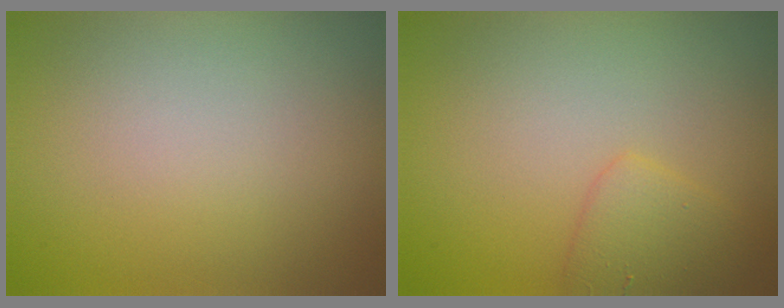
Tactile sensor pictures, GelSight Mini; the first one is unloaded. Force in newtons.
{"total": 2.2, "press": 2.2, "slide": 0.1}